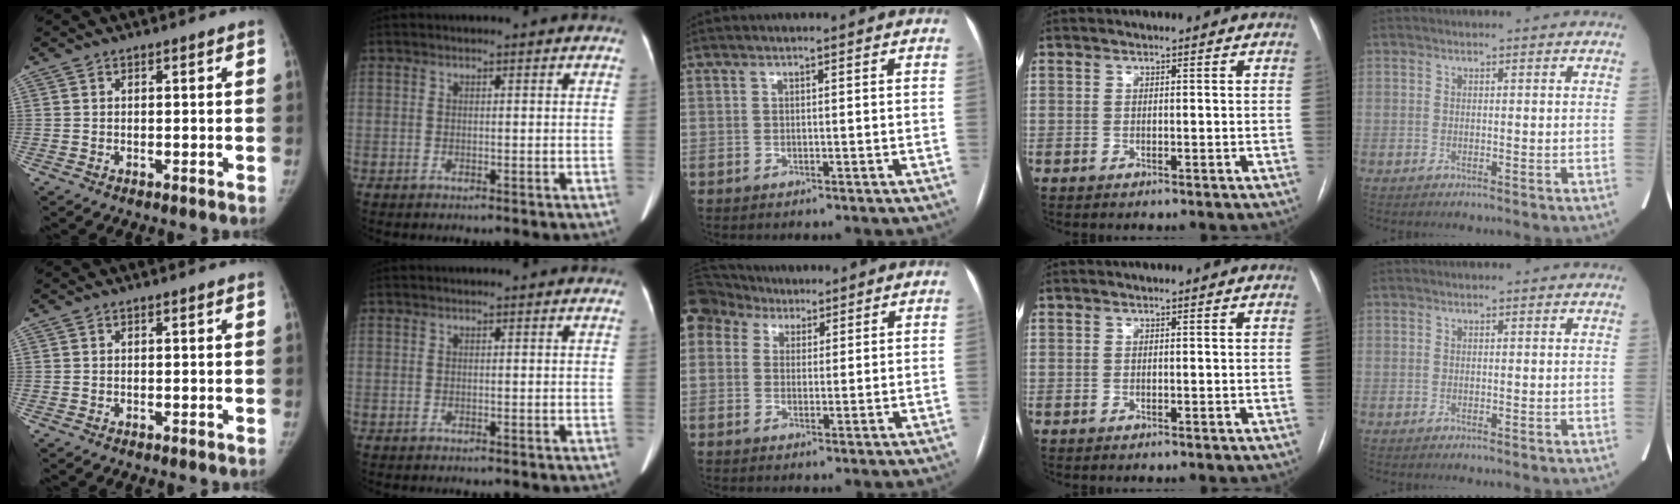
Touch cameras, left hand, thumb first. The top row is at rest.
{"middle": {"total": 12.0, "force": [6.9, 8.9, 4.2], "torque": [-0.136, 0.063, 0.135]}}